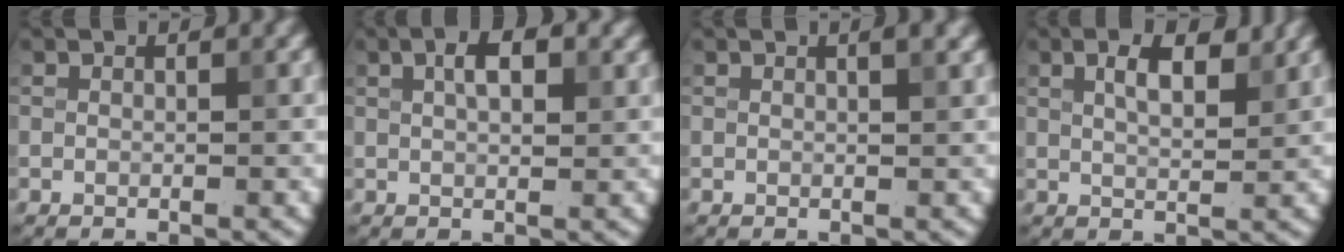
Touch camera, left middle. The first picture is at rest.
{"total": 3.1, "force": [1.2, 1.4, 2.5], "torque": [-0.043, 0.007, 0.021]}
{"total": 1.6, "force": [0.9, 0.5, 1.3], "torque": [-0.011, 0.002, 0.007]}
{"total": 3.5, "force": [1.8, 1.2, 2.8], "torque": [-0.052, 0.003, 0.033]}